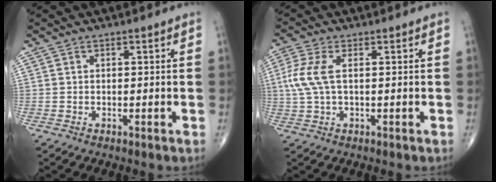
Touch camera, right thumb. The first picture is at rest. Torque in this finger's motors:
{"motor_torque": [-0.31, 0.42, 0.44, -0.07, 0.06]}